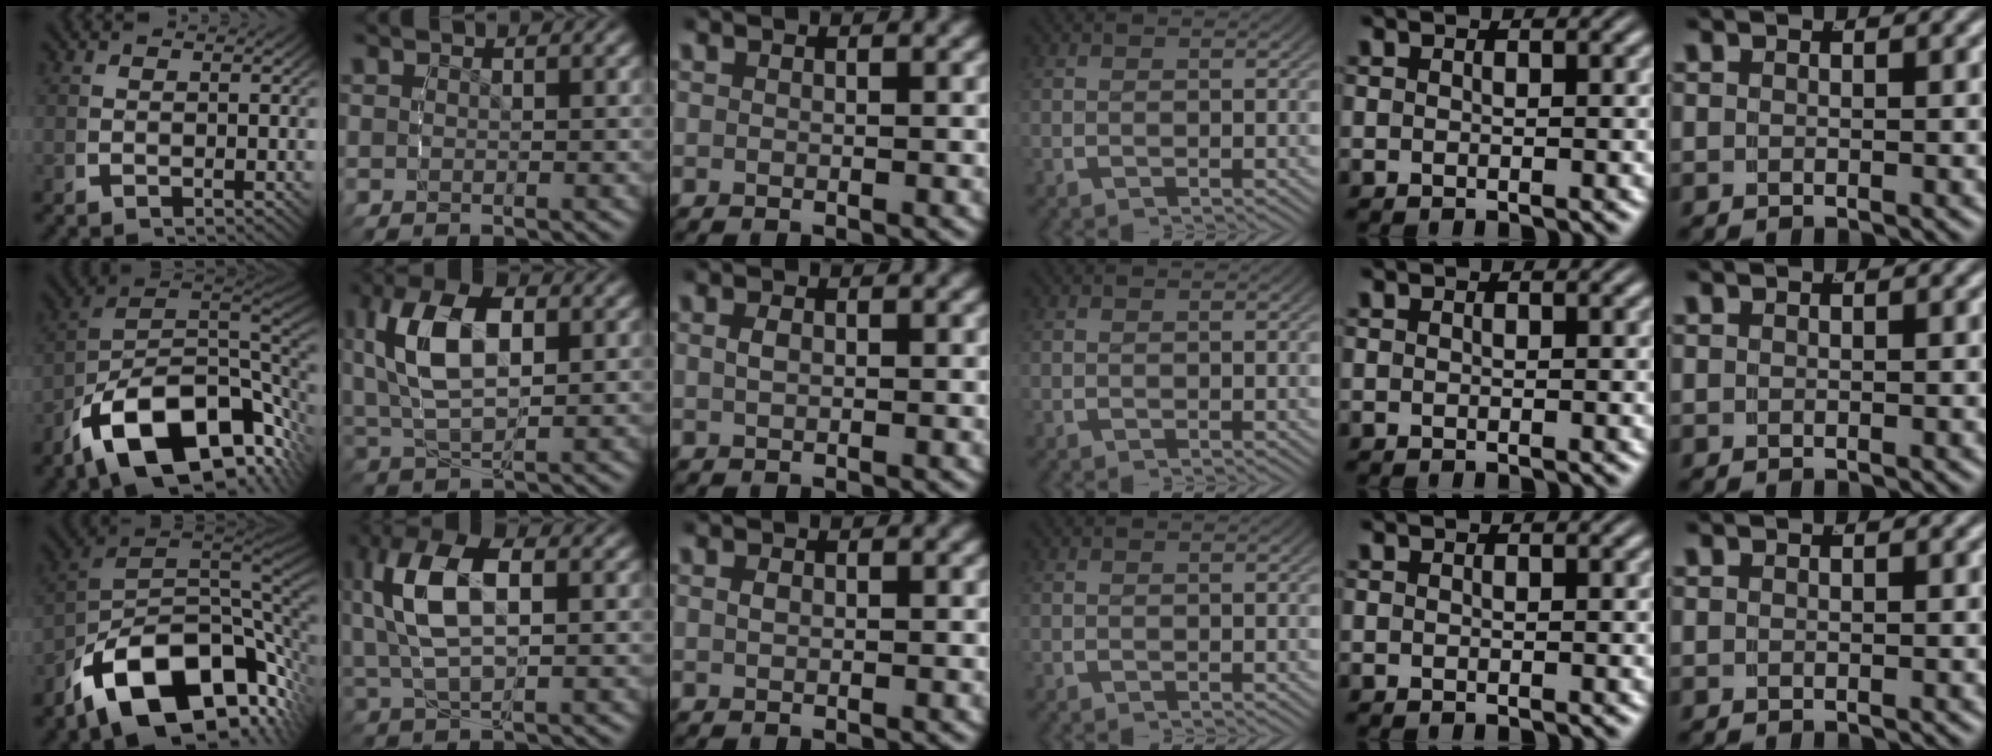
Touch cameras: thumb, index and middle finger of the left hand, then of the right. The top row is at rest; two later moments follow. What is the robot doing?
{"motion": "grasp_and_lifting", "object": "bowl"}